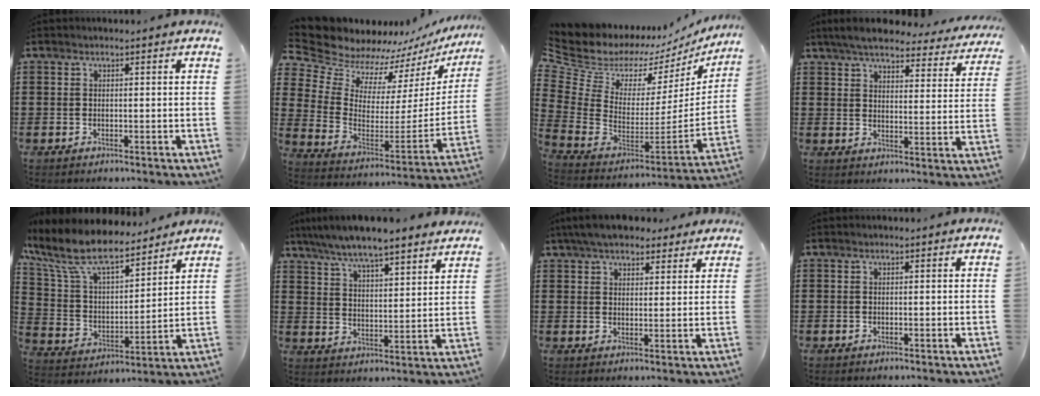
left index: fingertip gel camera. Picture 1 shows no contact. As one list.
[{"total": 8.5, "force": [7.8, 3.2, 0.4], "torque": [-0.065, -0.070, 0.141]}, {"total": 6.6, "force": [4.7, 4.1, 2.1], "torque": [-0.094, -0.052, 0.078]}, {"total": 5.6, "force": [5.2, 0.9, 2.0], "torque": [-0.063, -0.022, 0.089]}, {"total": 10.8, "force": [8.9, 3.2, 5.2], "torque": [-0.141, -0.047, 0.156]}, {"total": 5.8, "force": [5.6, 0.1, 1.7], "torque": [-0.058, -0.031, 0.095]}, {"total": 5.7, "force": [5.0, 1.8, 2.1], "torque": [-0.057, -0.002, 0.094]}, {"total": 0.0}]